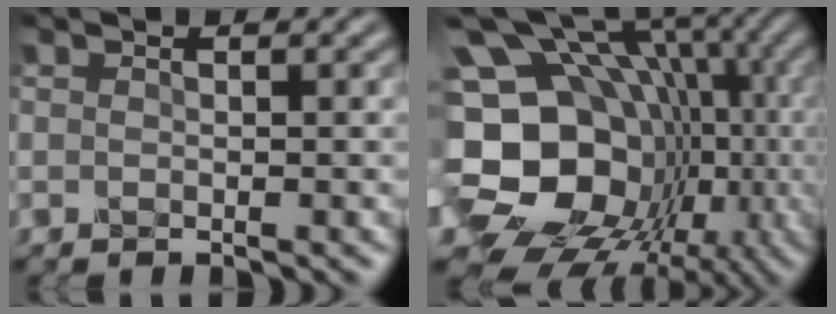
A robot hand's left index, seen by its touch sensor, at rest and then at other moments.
{"total": 21.8, "force": [-2.3, 18.2, 11.7], "torque": [-0.202, 0.022, -0.061]}